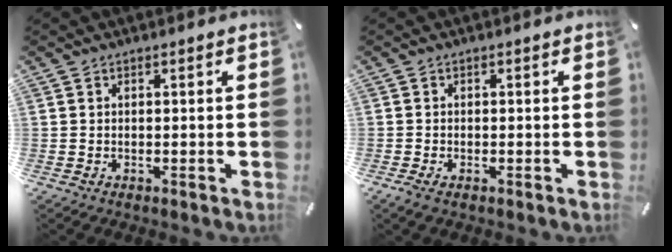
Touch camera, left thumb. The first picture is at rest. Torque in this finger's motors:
{"motor_torque": [-0.06, 0.45, 0.32, 0.12, 0.08]}